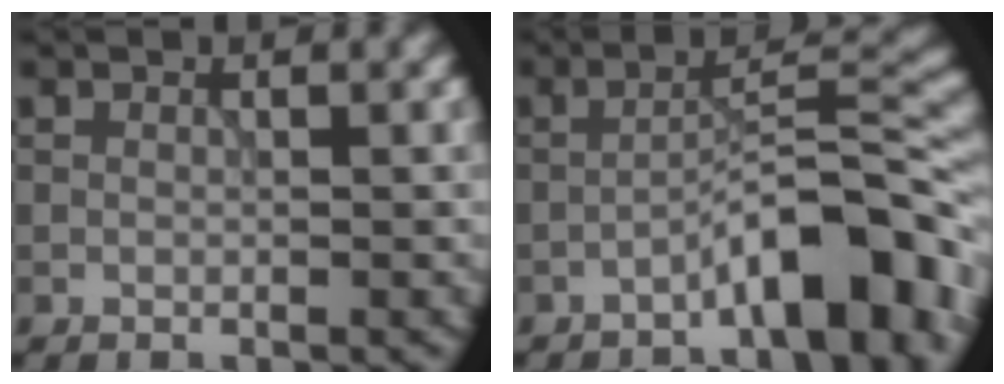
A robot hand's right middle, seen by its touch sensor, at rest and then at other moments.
{"total": 8.1, "force": [-4.6, 1.8, 6.4], "torque": [-0.091, 0.024, -0.076]}